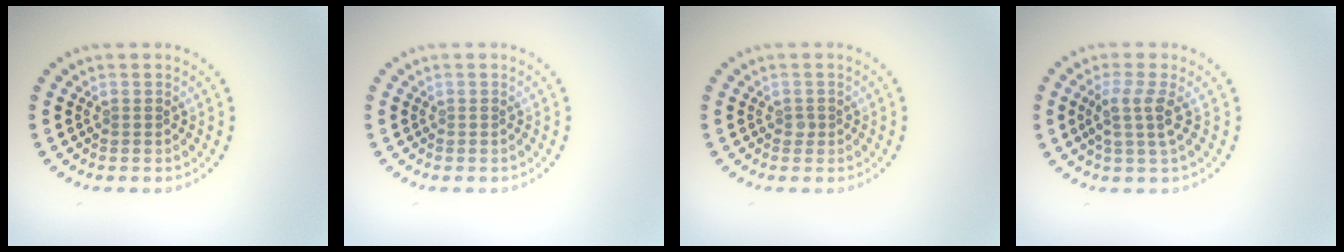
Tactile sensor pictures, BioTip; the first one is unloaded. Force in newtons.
{"total": 0.0}
{"total": 0.6, "press": 0.5, "slide": 0.4}
{"total": 2.6, "press": 2.0, "slide": 1.6}